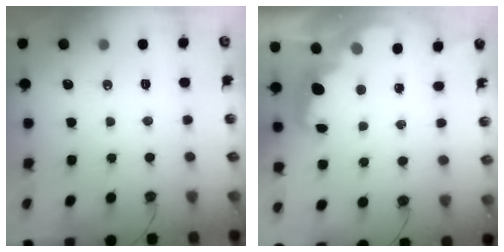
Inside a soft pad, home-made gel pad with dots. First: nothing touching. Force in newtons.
{"total": 2.8, "press": 2.7, "slide": 0.7}